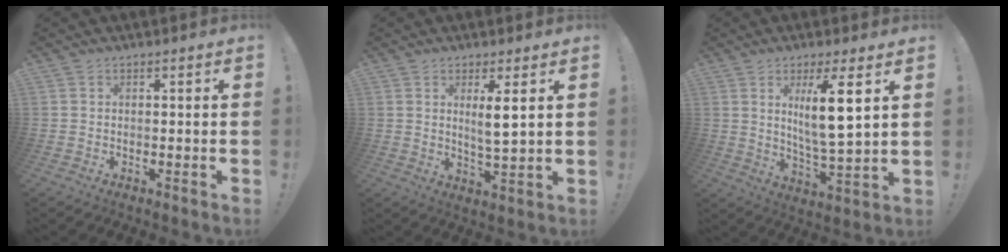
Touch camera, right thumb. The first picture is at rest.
{"total": 5.6, "force": [2.3, 0.6, 5.1], "torque": [-0.083, -0.015, 0.034]}
{"total": 11.5, "force": [4.0, 1.4, 10.7], "torque": [-0.177, -0.024, 0.058]}